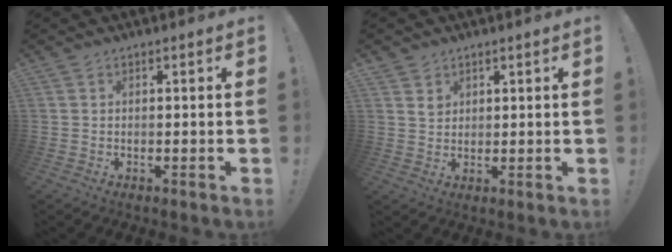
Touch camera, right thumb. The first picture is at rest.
{"total": 4.2, "force": [2.6, 3.3, 0.3], "torque": [0.010, -0.025, 0.047]}